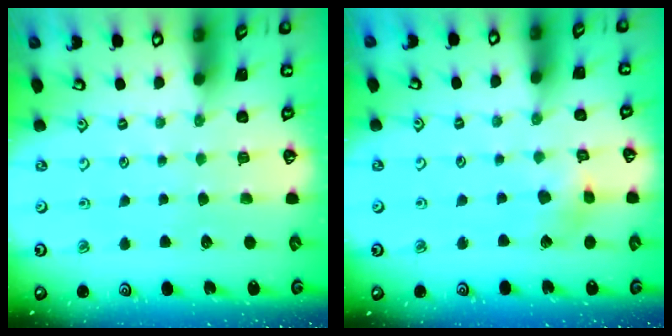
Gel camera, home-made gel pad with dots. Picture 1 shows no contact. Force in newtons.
{"total": 5.1, "press": 5.0, "slide": 0.5}